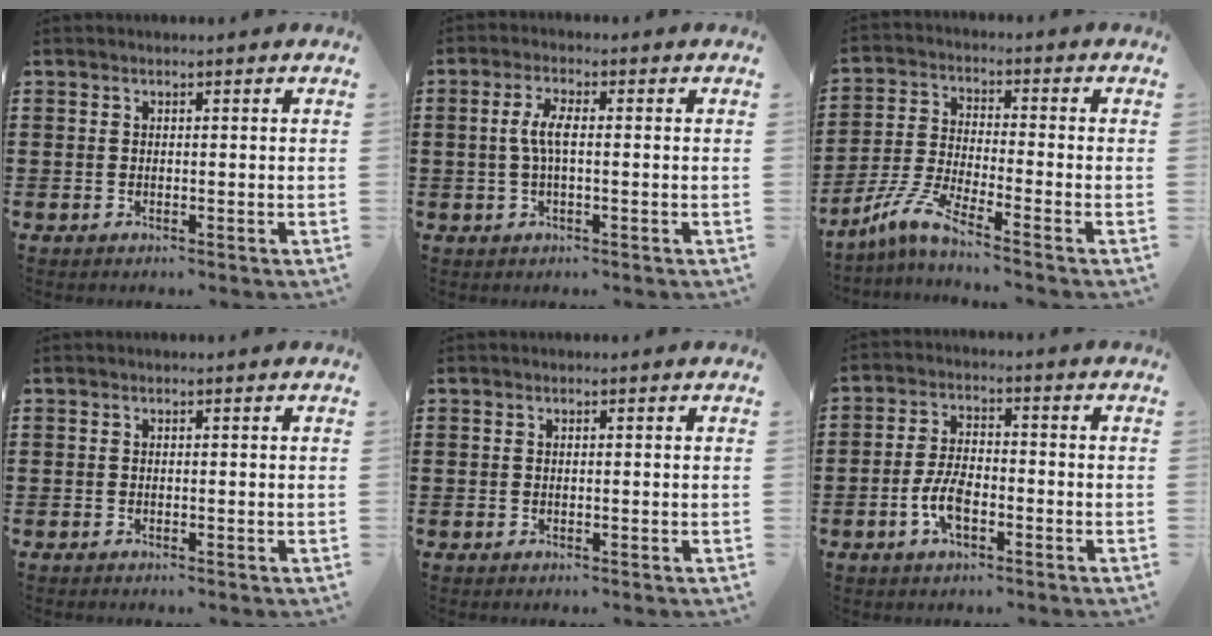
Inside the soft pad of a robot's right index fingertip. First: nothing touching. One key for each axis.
{"total": 4.0, "fx": -0.2, "fy": 1.2, "fz": 3.8, "tx": -0.083, "ty": 0.000, "tz": -0.010}
{"total": 6.5, "fx": -5.2, "fy": 0.0, "fz": 3.9, "tx": -0.107, "ty": -0.022, "tz": -0.109}
{"total": 0.0}
{"total": 0.0}
{"total": 5.7, "fx": -2.0, "fy": 2.6, "fz": 4.7, "tx": -0.115, "ty": -0.006, "tz": -0.043}